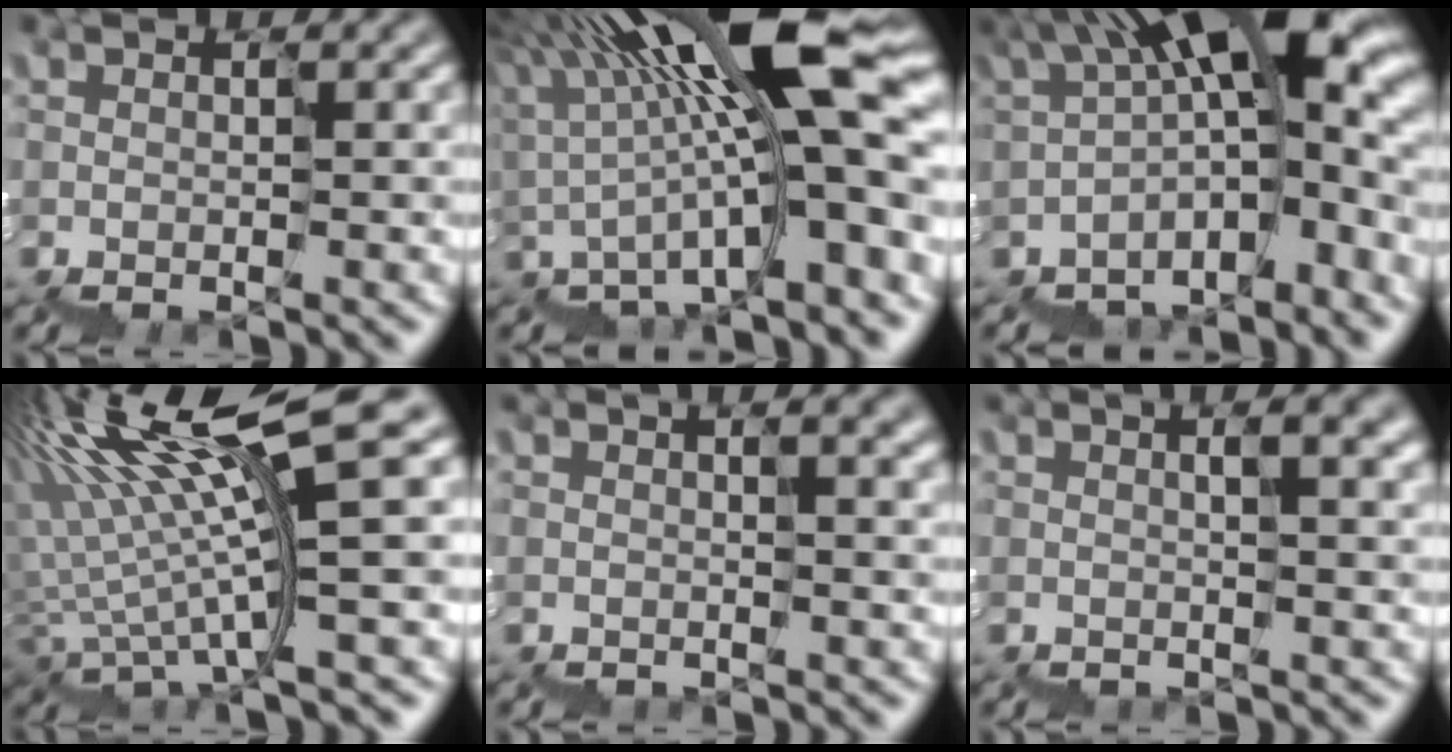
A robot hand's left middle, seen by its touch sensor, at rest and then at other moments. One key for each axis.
{"total": 13.5, "fx": 0.8, "fy": 2.8, "fz": 13.2, "tx": -0.207, "ty": 0.021, "tz": 0.023}
{"total": 12.8, "fx": -0.9, "fy": 5.7, "fz": 11.4, "tx": -0.161, "ty": 0.019, "tz": 0.013}
{"total": 9.6, "fx": 4.6, "fy": 1.0, "fz": 8.3, "tx": -0.159, "ty": 0.020, "tz": 0.094}
{"total": 2.7, "fx": 0.9, "fy": 1.3, "fz": 2.2, "tx": -0.002, "ty": 0.021, "tz": 0.004}
{"total": 4.1, "fx": 1.2, "fy": 1.9, "fz": 3.4, "tx": -0.009, "ty": 0.029, "tz": 0.008}